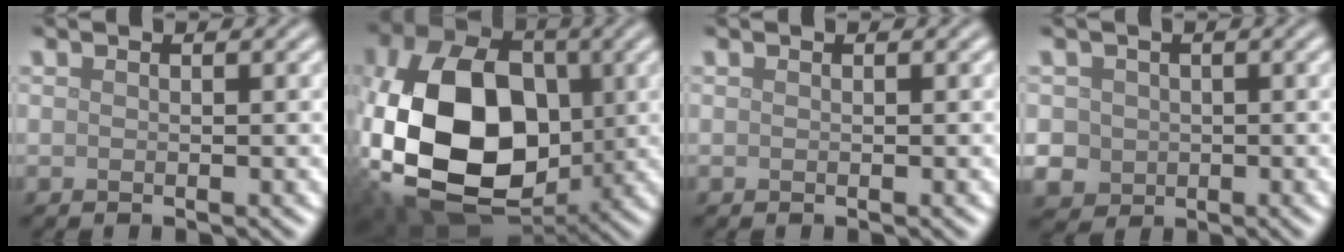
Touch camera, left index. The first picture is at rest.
{"total": 15.4, "force": [-1.7, 10.3, 11.3], "torque": [-0.233, -0.013, -0.038]}
{"total": 0.0}
{"total": 3.3, "force": [0.1, 3.2, 1.1], "torque": [-0.011, 0.008, -0.005]}